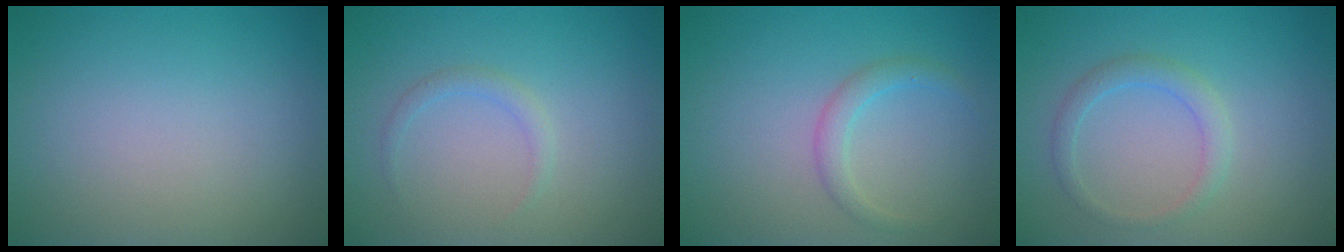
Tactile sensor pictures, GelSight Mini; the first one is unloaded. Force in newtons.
{"total": 1.0, "press": 1.0, "slide": 0.0}
{"total": 1.7, "press": 1.7, "slide": 0.1}
{"total": 1.8, "press": 1.8, "slide": 0.0}